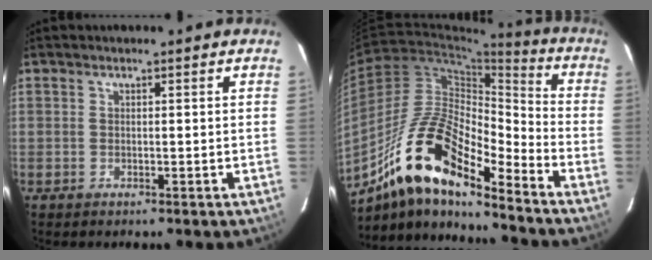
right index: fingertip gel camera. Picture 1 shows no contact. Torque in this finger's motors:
{"motor_torque": [1.05, -1.09, 1.05, 0.21]}